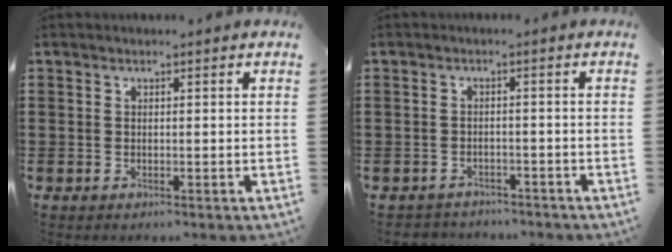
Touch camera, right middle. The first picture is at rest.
{"total": 2.1, "force": [-2.0, 0.4, -0.2], "torque": [-0.004, 0.000, -0.046]}